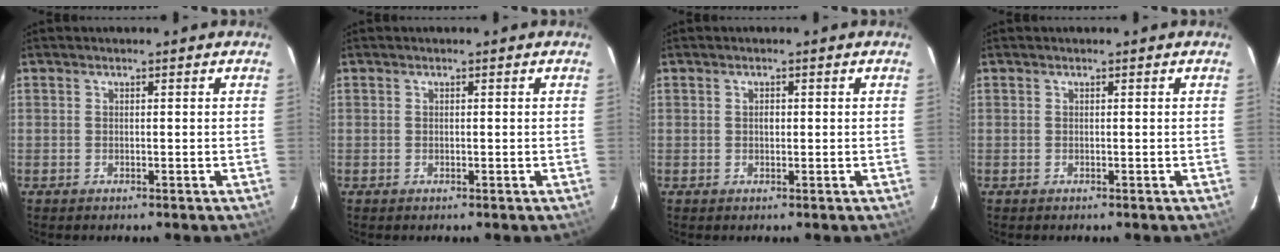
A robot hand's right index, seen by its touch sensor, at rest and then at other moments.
{"total": 0.0}
{"total": 1.0, "force": [0.1, 0.8, 0.7], "torque": [-0.011, 0.004, 0.001]}
{"total": 0.0}